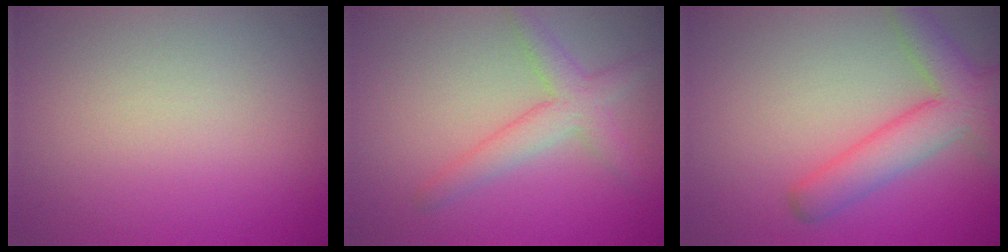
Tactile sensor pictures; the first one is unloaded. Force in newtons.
{"total": 3.1, "press": 3.1, "slide": 0.1}
{"total": 5.3, "press": 5.3, "slide": 0.2}